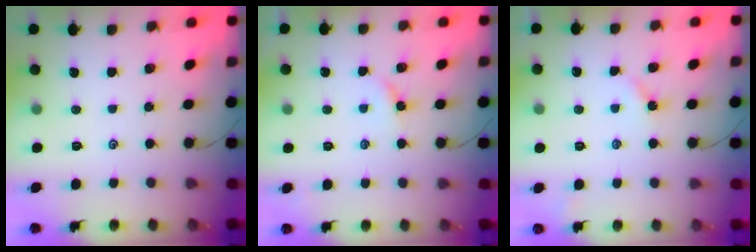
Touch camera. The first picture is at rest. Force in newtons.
{"total": 2.7, "press": 2.7, "slide": 0.3}
{"total": 3.0, "press": 3.0, "slide": 0.3}